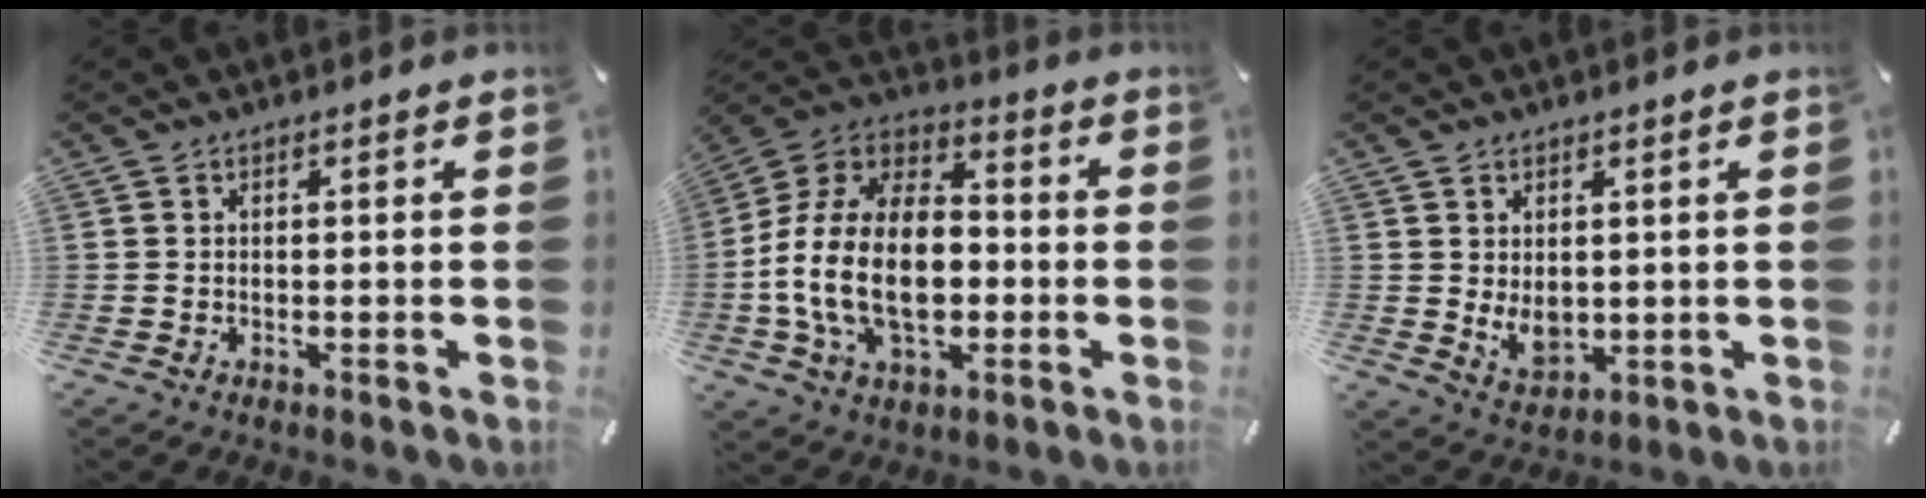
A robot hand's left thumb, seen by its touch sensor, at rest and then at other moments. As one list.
[{"total": 19.9, "force": [-4.4, 13.0, 14.4], "torque": [-0.316, 0.026, -0.077]}, {"total": 5.5, "force": [0.9, 4.0, 3.7], "torque": [-0.065, -0.007, 0.017]}]